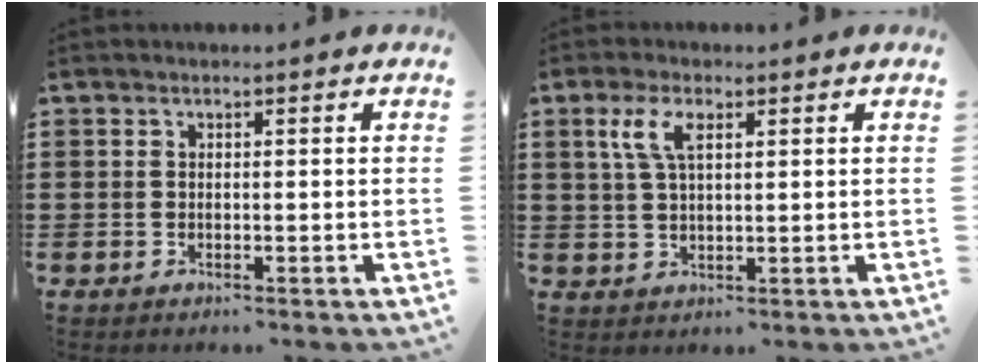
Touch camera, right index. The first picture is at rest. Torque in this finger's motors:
{"motor_torque": [0.79, 0.11, 0.19, 0.08]}